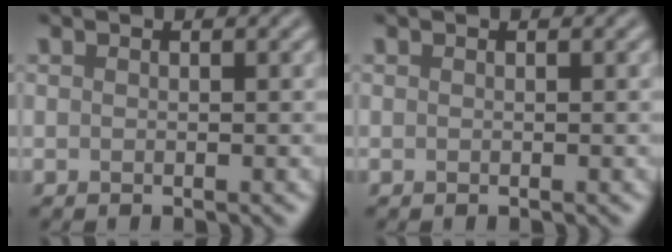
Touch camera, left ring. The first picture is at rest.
{"total": 0.0}